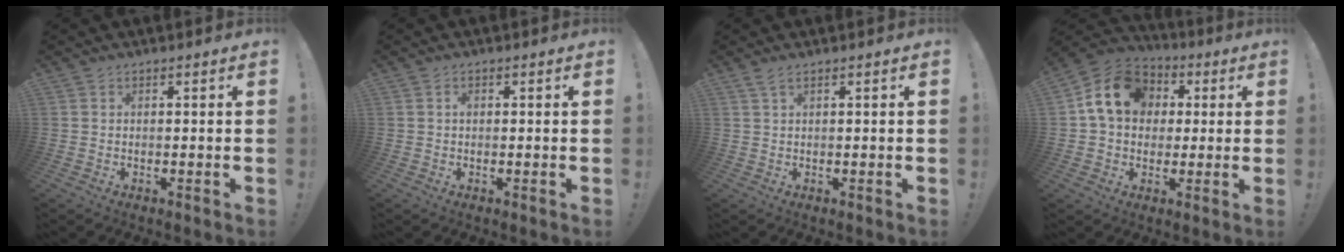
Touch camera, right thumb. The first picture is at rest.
{"total": 0.8, "force": [-0.1, 0.7, 0.4], "torque": [-0.009, 0.006, -0.002]}
{"total": 2.0, "force": [1.3, 0.5, 1.5], "torque": [-0.033, 0.001, 0.025]}
{"total": 14.3, "force": [3.5, 11.6, 7.6], "torque": [-0.110, 0.003, 0.073]}